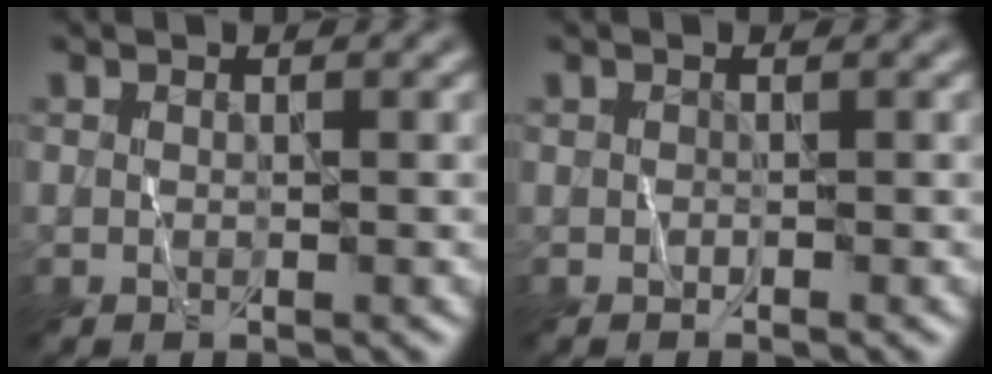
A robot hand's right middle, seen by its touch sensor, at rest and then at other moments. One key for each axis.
{"total": 0.0}